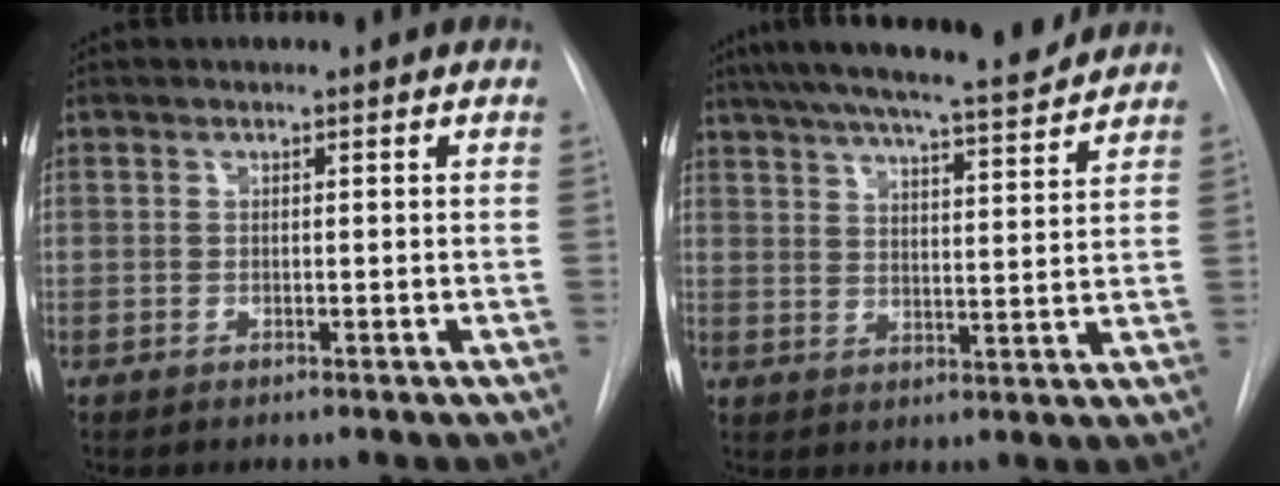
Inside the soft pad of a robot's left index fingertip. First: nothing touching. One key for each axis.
{"total": 16.7, "fx": 14.9, "fy": 1.2, "fz": 7.4, "tx": -0.121, "ty": 0.011, "tz": 0.210}